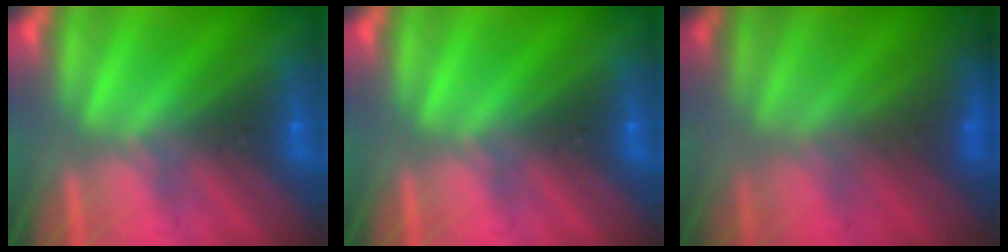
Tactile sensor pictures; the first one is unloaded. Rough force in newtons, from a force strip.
{"total": 0.0}
{"total": 2.9}